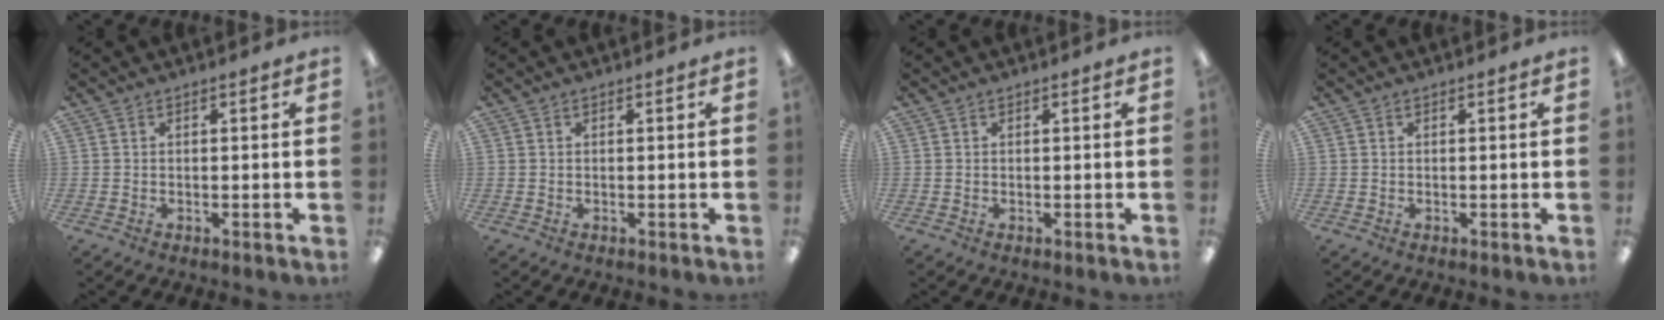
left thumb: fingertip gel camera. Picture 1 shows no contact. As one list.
[{"total": 0.0}, {"total": 0.0}, {"total": 0.0}]